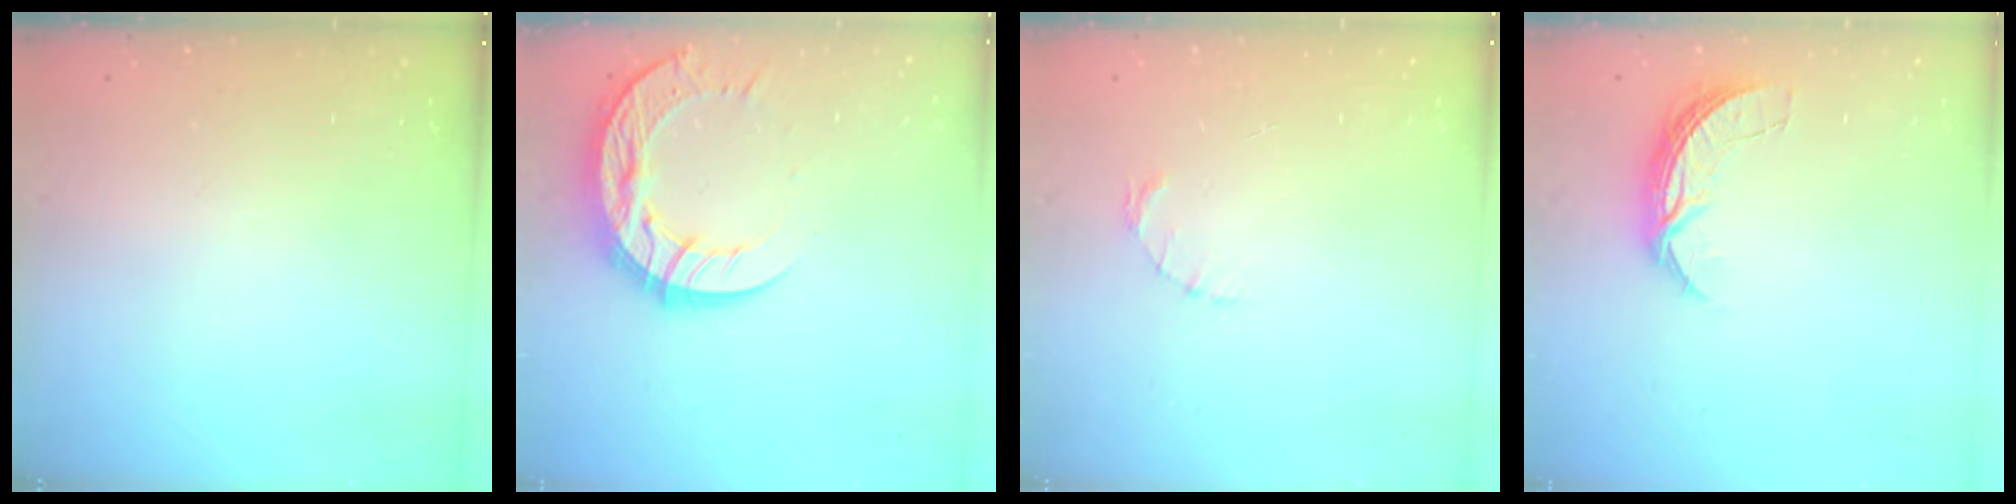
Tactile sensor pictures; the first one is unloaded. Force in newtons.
{"total": 14.0, "press": 14.0, "slide": 1.3}
{"total": 1.6, "press": 1.5, "slide": 0.3}
{"total": 6.9, "press": 6.8, "slide": 0.5}